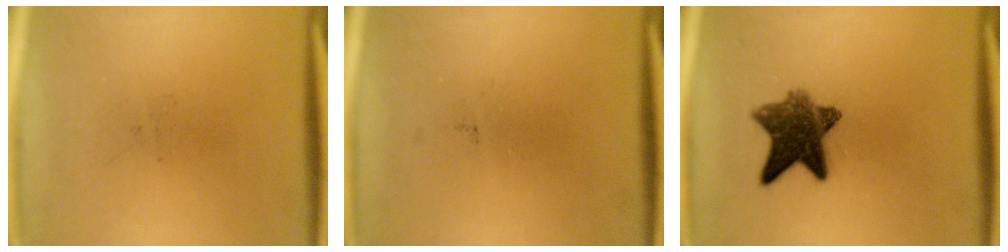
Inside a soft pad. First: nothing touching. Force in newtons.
{"total": 0.0}
{"total": 9.3}